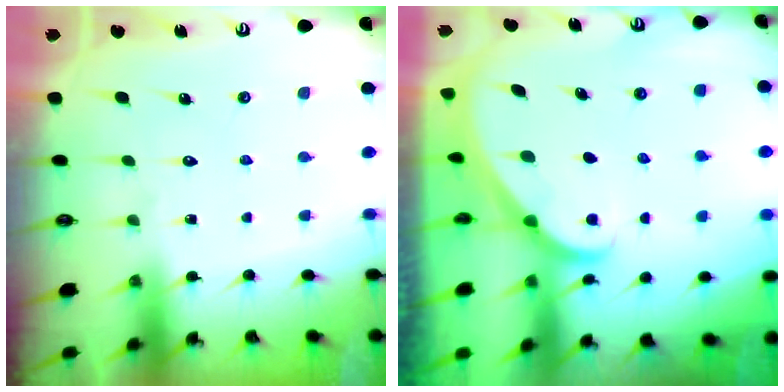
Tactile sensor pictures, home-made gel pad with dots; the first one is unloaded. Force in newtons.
{"total": 1.7, "press": 1.7, "slide": 0.1}